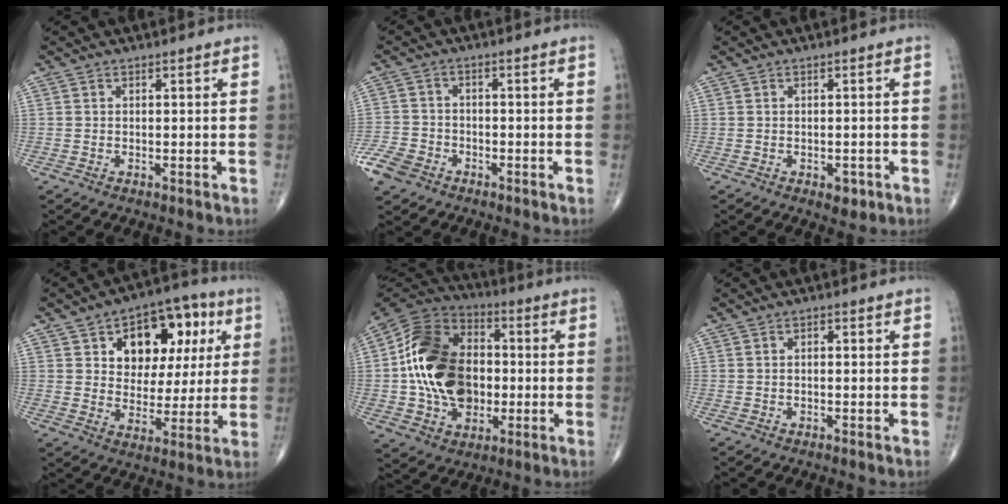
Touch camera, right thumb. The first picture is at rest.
{"total": 6.3, "force": [-3.7, 4.4, 2.5], "torque": [-0.051, 0.013, -0.074]}
{"total": 2.3, "force": [-0.9, 1.4, 1.6], "torque": [-0.009, 0.000, -0.007]}
{"total": 16.6, "force": [5.8, 10.7, 11.3], "torque": [-0.106, 0.002, 0.089]}
{"total": 21.5, "force": [-0.6, 15.5, 14.9], "torque": [-0.239, 0.021, -0.011]}
{"total": 0.6, "force": [0.0, 0.4, 0.5], "torque": [-0.005, 0.001, -0.002]}